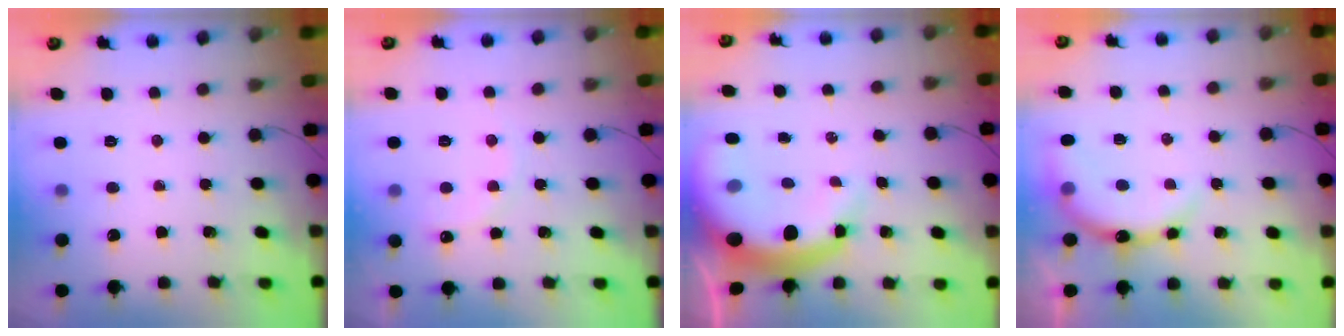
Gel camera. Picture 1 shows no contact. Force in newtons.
{"total": 7.9, "press": 7.7, "slide": 1.6}
{"total": 10.1, "press": 9.8, "slide": 2.6}
{"total": 8.5, "press": 8.5, "slide": 0.8}